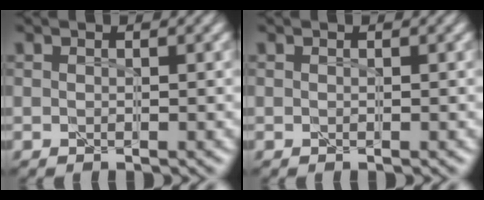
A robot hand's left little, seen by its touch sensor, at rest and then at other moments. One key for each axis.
{"total": 0.0}